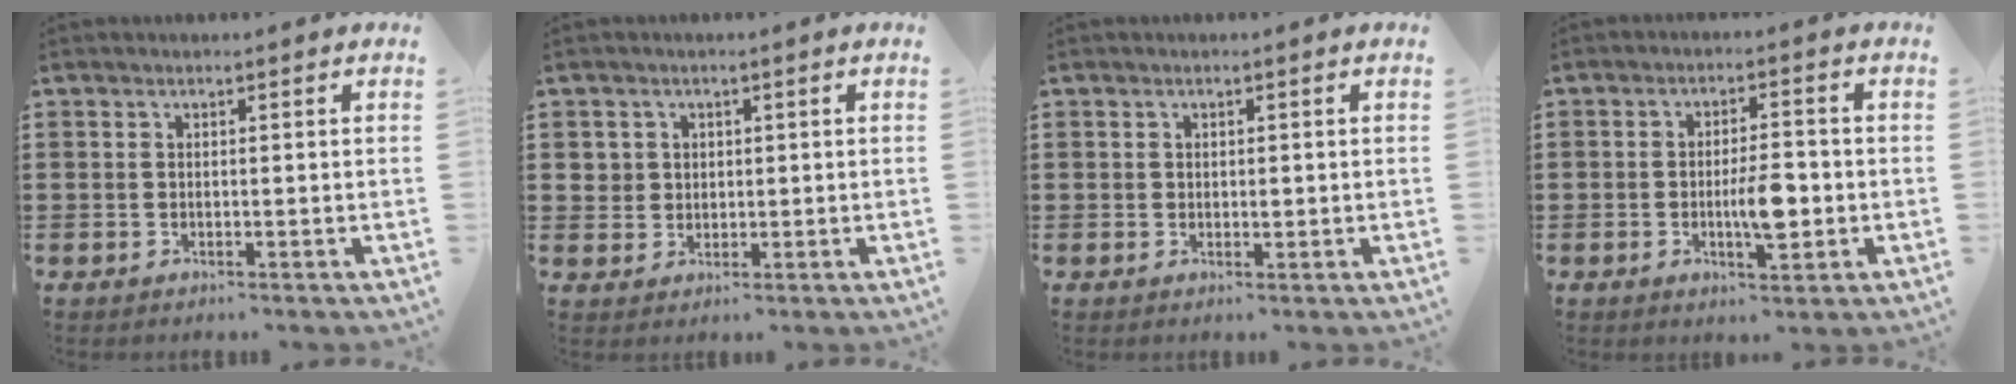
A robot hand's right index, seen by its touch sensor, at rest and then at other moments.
{"total": 2.6, "force": [0.9, 2.4, 0.5], "torque": [-0.021, 0.010, 0.015]}
{"total": 0.9, "force": [0.2, 0.6, 0.6], "torque": [-0.011, 0.005, 0.004]}
{"total": 5.8, "force": [-1.1, 2.0, 5.3], "torque": [-0.090, -0.002, -0.022]}